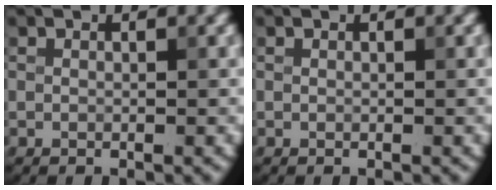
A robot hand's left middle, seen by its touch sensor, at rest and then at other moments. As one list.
[{"total": 0.0}]